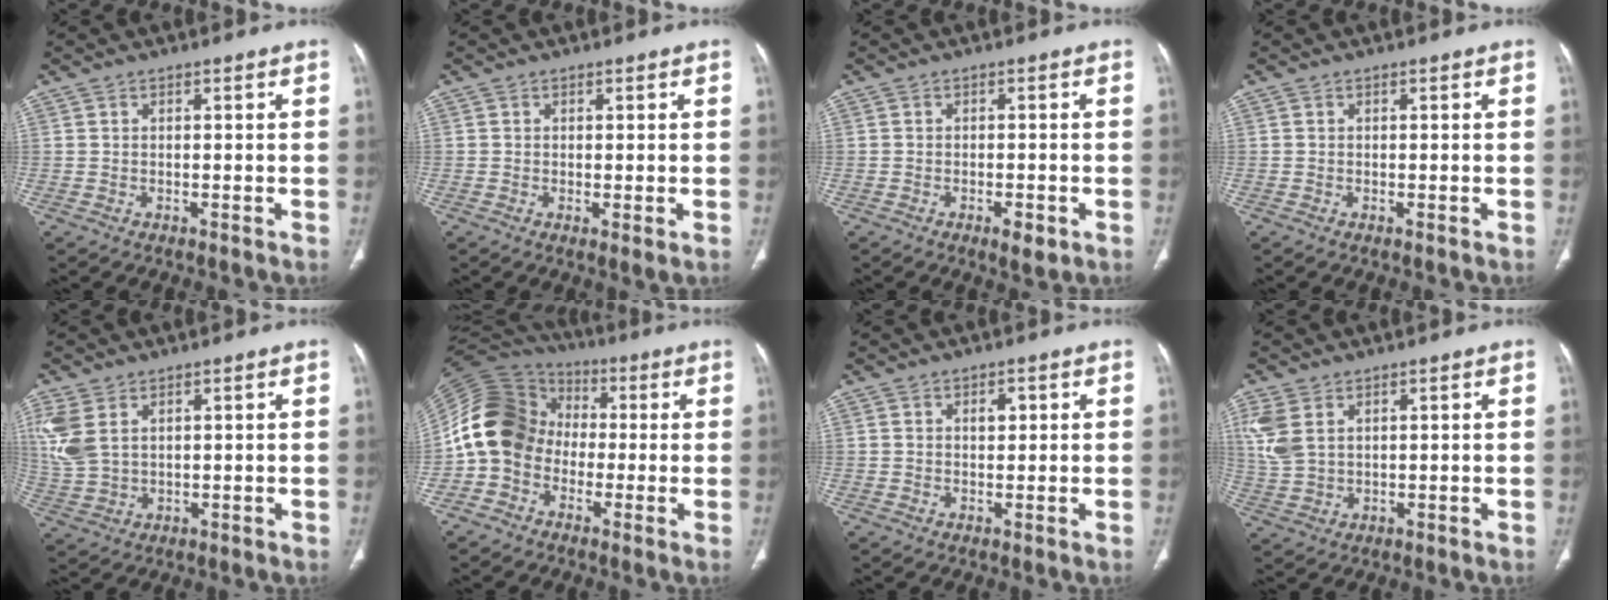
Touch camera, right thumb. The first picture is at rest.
{"total": 1.6, "force": [-0.2, 0.4, 1.5], "torque": [-0.034, -0.010, -0.003]}
{"total": 3.0, "force": [-1.4, 1.2, 2.4], "torque": [-0.035, 0.001, -0.018]}
{"total": 0.0}
{"total": 7.8, "force": [3.1, 4.7, 5.4], "torque": [-0.140, -0.001, 0.073]}
{"total": 14.7, "force": [-2.0, 12.3, 7.8], "torque": [-0.147, 0.048, -0.055]}
{"total": 1.3, "force": [0.7, 0.7, 1.0], "torque": [-0.011, -0.003, 0.012]}
{"total": 6.5, "force": [2.6, 3.9, 4.4], "torque": [-0.114, 0.000, 0.063]}